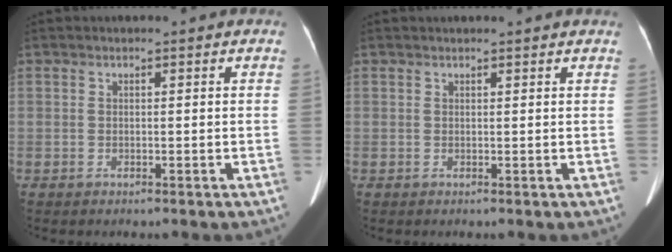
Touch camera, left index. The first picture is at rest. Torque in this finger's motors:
{"motor_torque": [0.00, -2.14, 0.19, 0.04]}